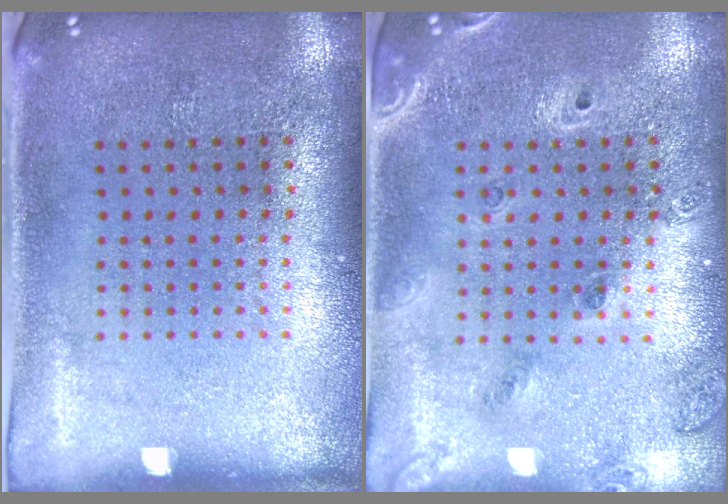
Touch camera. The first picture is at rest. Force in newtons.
{"total": 1.6, "press": 1.4, "slide": 0.9}